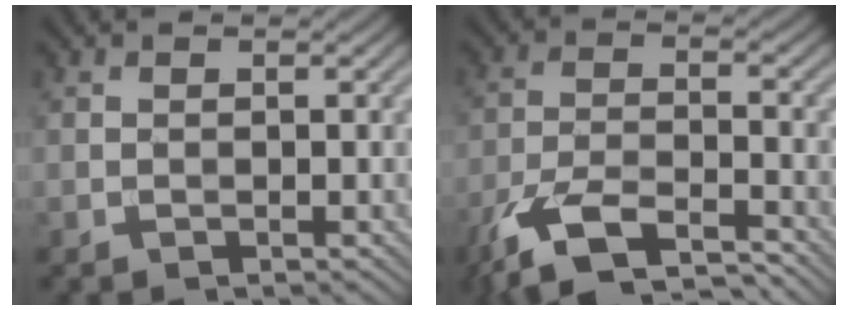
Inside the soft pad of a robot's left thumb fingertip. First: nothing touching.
{"total": 9.1, "force": [-6.8, 2.6, 5.5], "torque": [-0.116, -0.010, -0.135]}